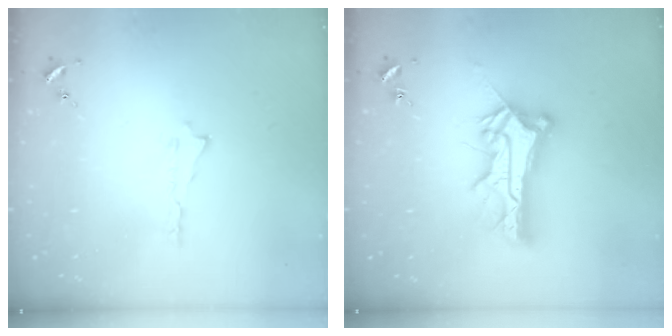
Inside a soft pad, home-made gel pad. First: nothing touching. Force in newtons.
{"total": 9.3, "press": 9.3, "slide": 0.7}